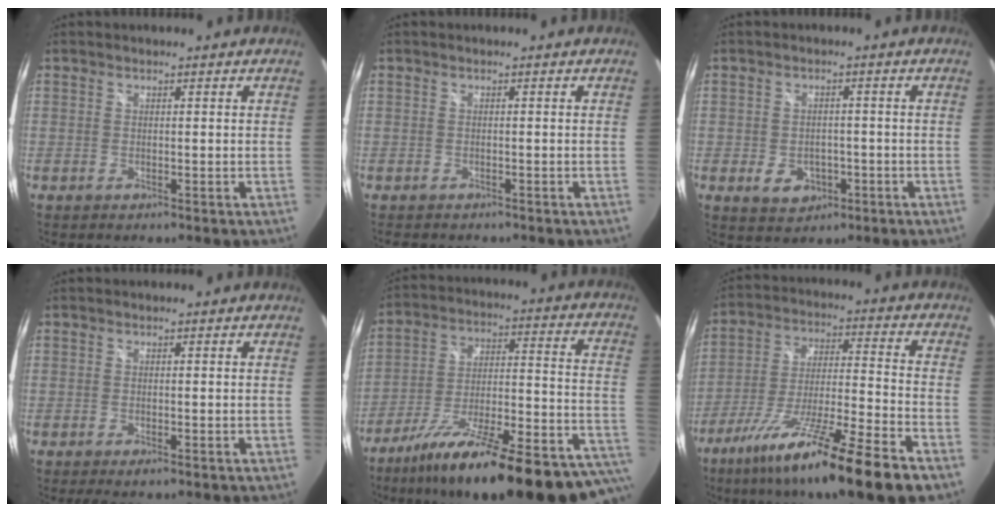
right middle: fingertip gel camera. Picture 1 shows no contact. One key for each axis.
{"total": 1.9, "fx": -1.6, "fy": 0.8, "fz": 0.5, "tx": -0.014, "ty": -0.008, "tz": -0.024}
{"total": 5.6, "fx": -2.2, "fy": 4.2, "fz": 2.9, "tx": -0.062, "ty": 0.000, "tz": -0.026}
{"total": 1.6, "fx": -1.1, "fy": 0.2, "fz": 1.1, "tx": -0.021, "ty": -0.007, "tz": -0.017}
{"total": 31.3, "fx": -22.4, "fy": 6.7, "fz": 20.8, "tx": -0.280, "ty": -0.045, "tz": -0.322}
{"total": 21.7, "fx": -14.3, "fy": 1.1, "fz": 16.2, "tx": -0.289, "ty": -0.050, "tz": -0.239}